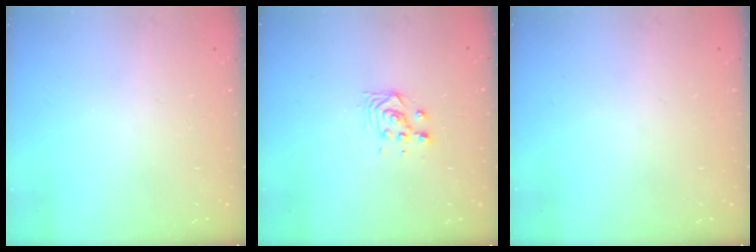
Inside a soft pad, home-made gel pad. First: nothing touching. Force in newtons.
{"total": 3.5, "press": 3.5, "slide": 0.0}
{"total": 0.0}